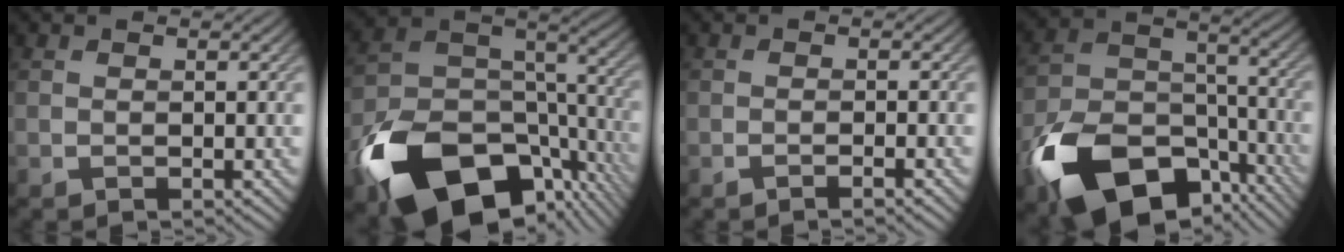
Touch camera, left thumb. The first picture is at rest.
{"total": 18.8, "force": [-10.3, 11.3, 10.9], "torque": [-0.221, -0.053, -0.163]}
{"total": 1.8, "force": [-1.2, 0.1, 1.4], "torque": [-0.018, 0.006, -0.029]}
{"total": 16.7, "force": [-9.9, 9.7, 9.3], "torque": [-0.195, -0.045, -0.175]}